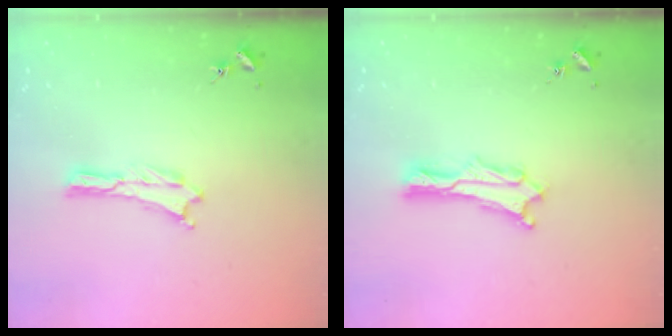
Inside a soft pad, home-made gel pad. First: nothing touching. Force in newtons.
{"total": 1.5, "press": 1.4, "slide": 0.2}